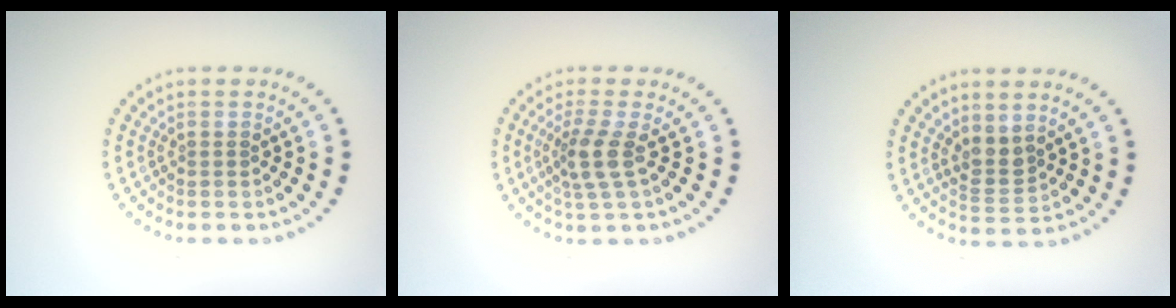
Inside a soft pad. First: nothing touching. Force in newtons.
{"total": 2.7, "press": 2.0, "slide": 1.8}
{"total": 2.2, "press": 1.8, "slide": 1.2}